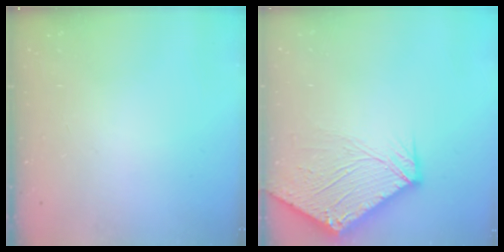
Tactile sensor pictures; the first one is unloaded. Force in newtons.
{"total": 9.6, "press": 9.5, "slide": 1.2}